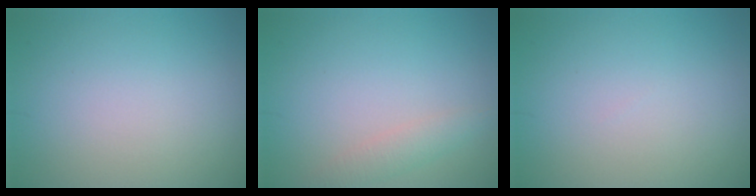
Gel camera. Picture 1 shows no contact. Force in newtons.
{"total": 1.7, "press": 1.7, "slide": 0.1}
{"total": 0.0}